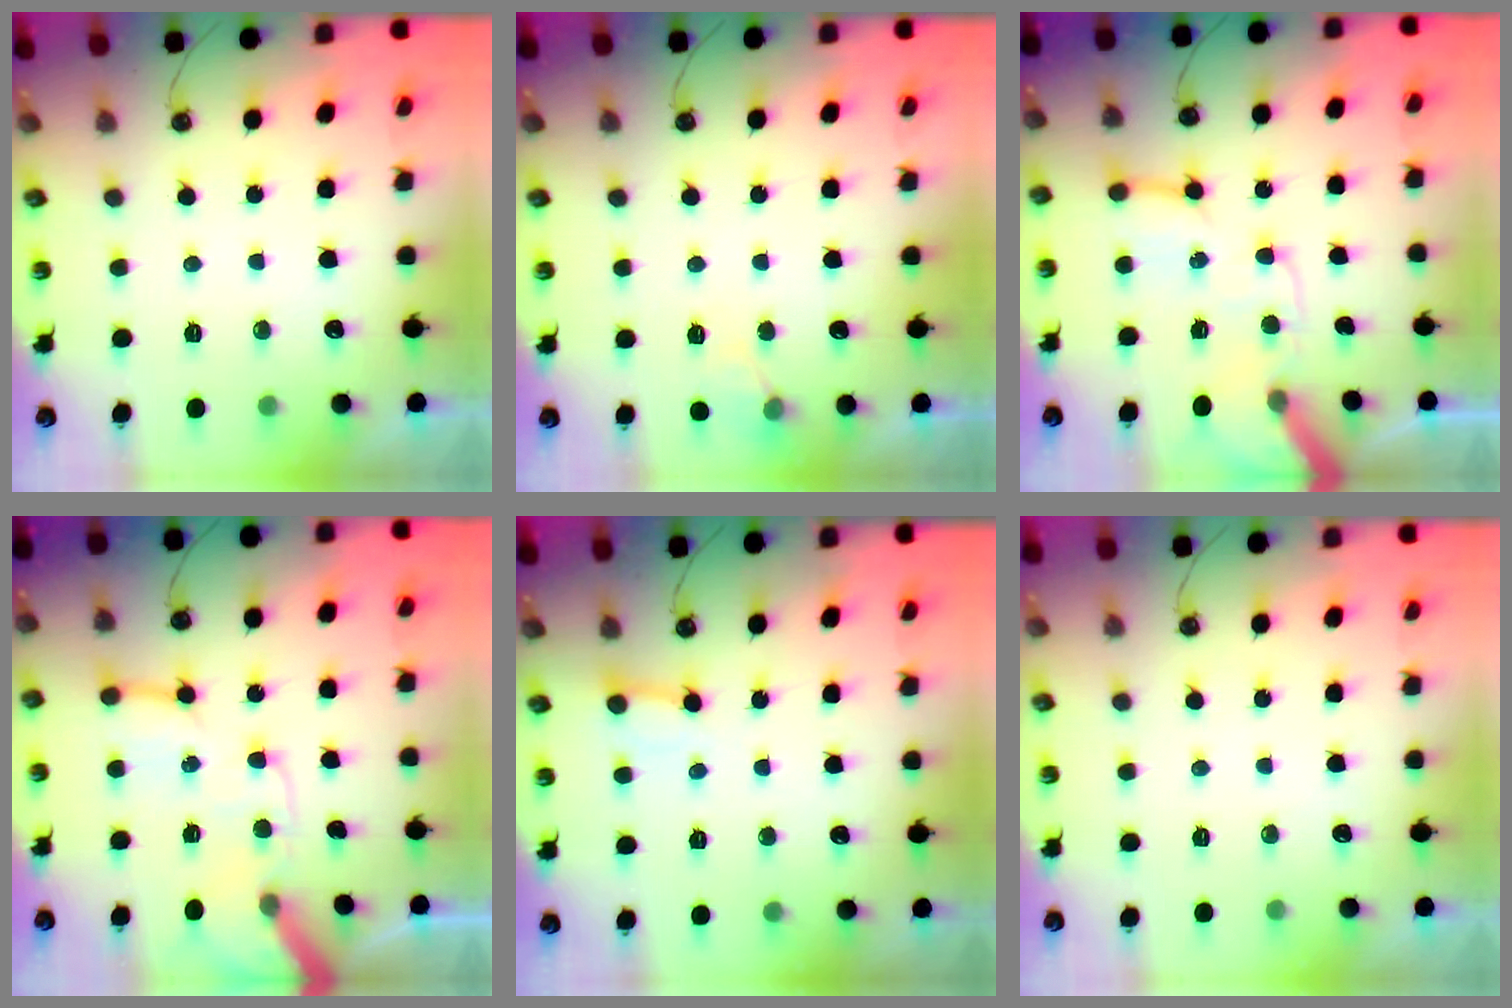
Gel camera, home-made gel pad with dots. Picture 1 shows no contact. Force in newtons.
{"total": 5.8, "press": 5.8, "slide": 0.8}
{"total": 15.9, "press": 15.7, "slide": 2.6}
{"total": 15.9, "press": 15.7, "slide": 2.6}
{"total": 2.5, "press": 2.5, "slide": 0.1}
{"total": 0.0}